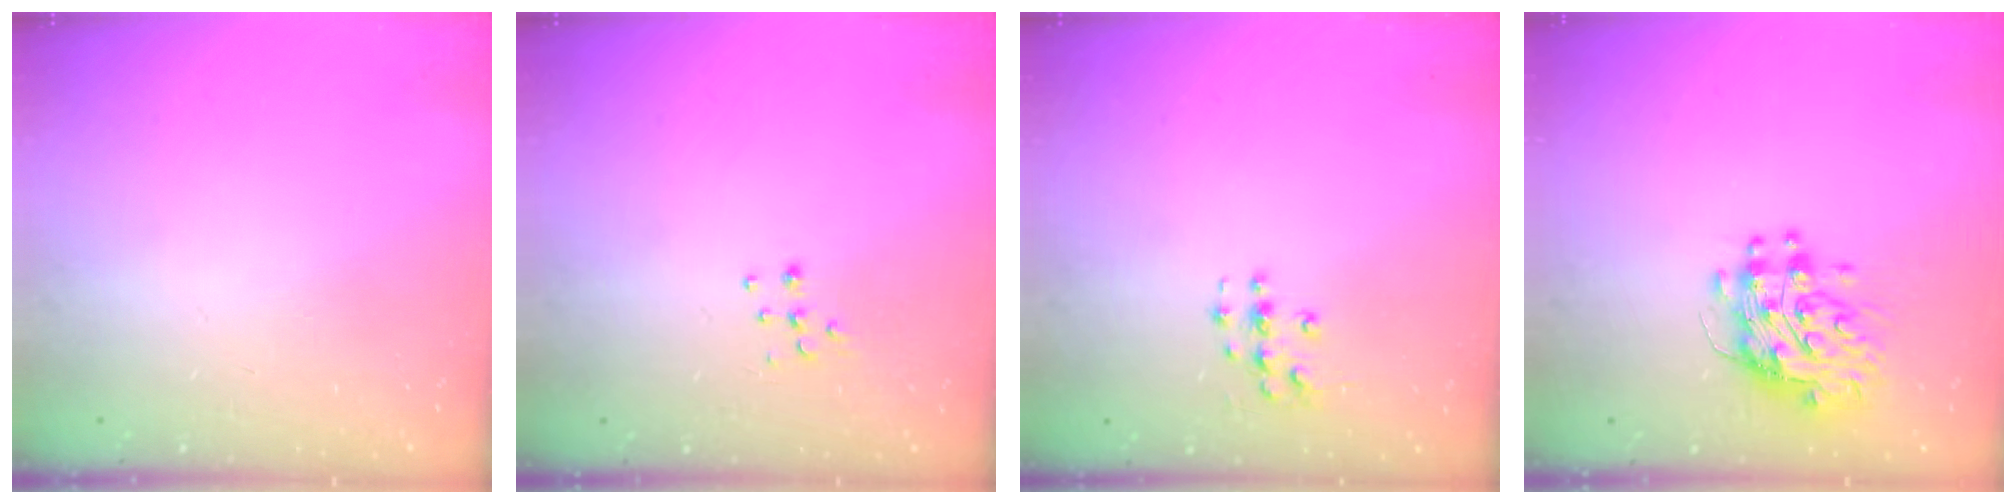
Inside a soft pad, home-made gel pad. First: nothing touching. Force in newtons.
{"total": 6.2, "press": 6.1, "slide": 0.7}
{"total": 3.4, "press": 3.4, "slide": 0.2}
{"total": 9.9, "press": 9.9, "slide": 0.9}